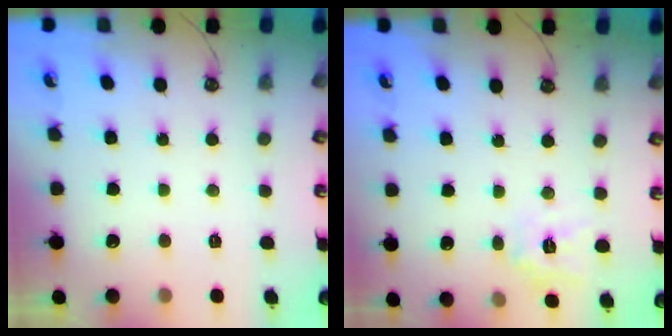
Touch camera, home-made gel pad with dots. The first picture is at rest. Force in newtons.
{"total": 10.1, "press": 10.1, "slide": 0.6}